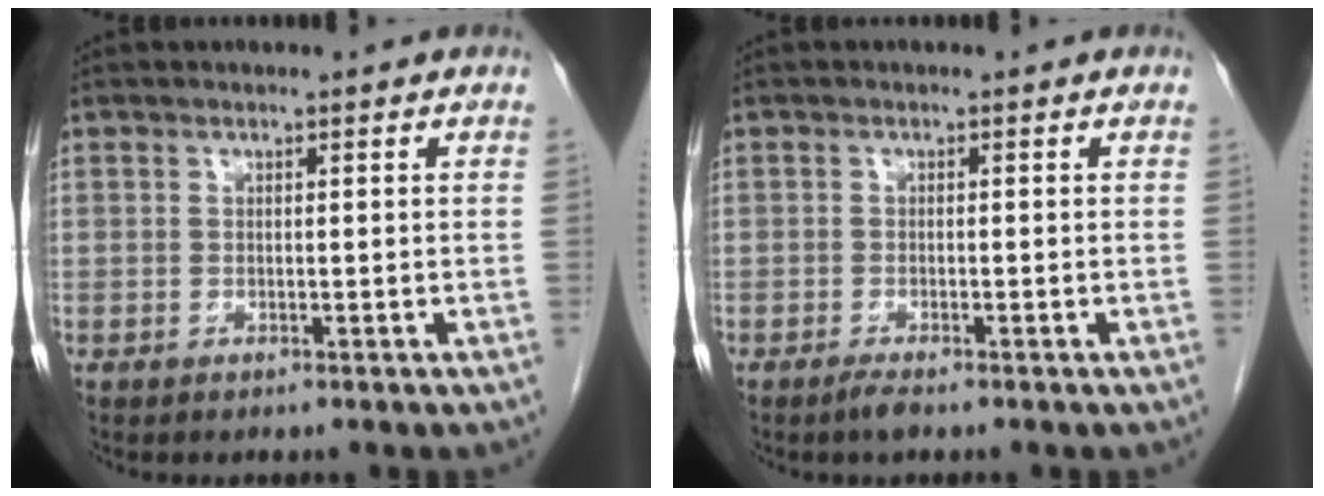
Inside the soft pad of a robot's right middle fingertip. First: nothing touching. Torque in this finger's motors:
{"motor_torque": [0.44, -0.16, 0.06, 0.03]}